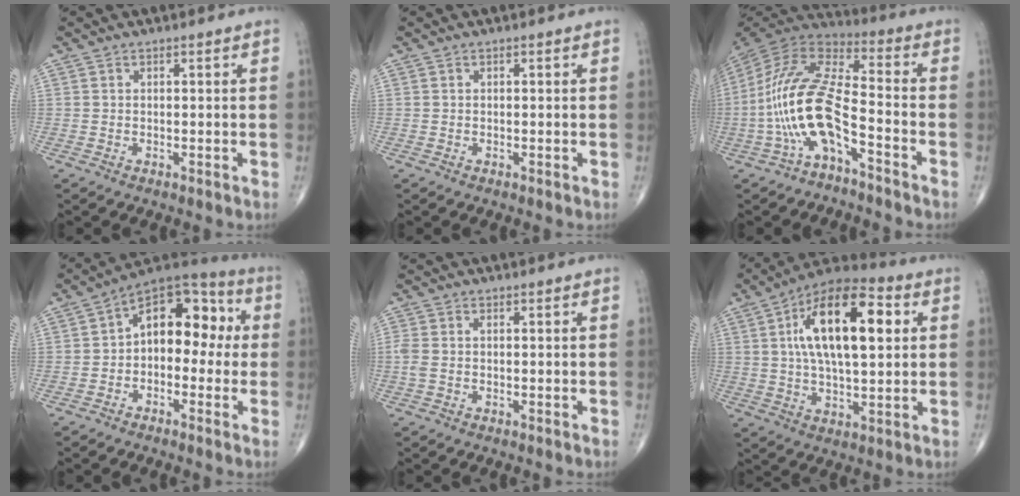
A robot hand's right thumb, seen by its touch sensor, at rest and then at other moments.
{"total": 0.0}
{"total": 16.3, "force": [-5.7, 5.8, 14.1], "torque": [-0.297, 0.071, -0.112]}
{"total": 13.1, "force": [0.3, 8.5, 10.0], "torque": [-0.099, 0.047, -0.018]}
{"total": 2.2, "force": [-0.1, 1.2, 1.9], "torque": [-0.064, 0.007, -0.001]}
{"total": 19.3, "force": [4.5, 8.4, 16.8], "torque": [-0.268, 0.014, 0.067]}